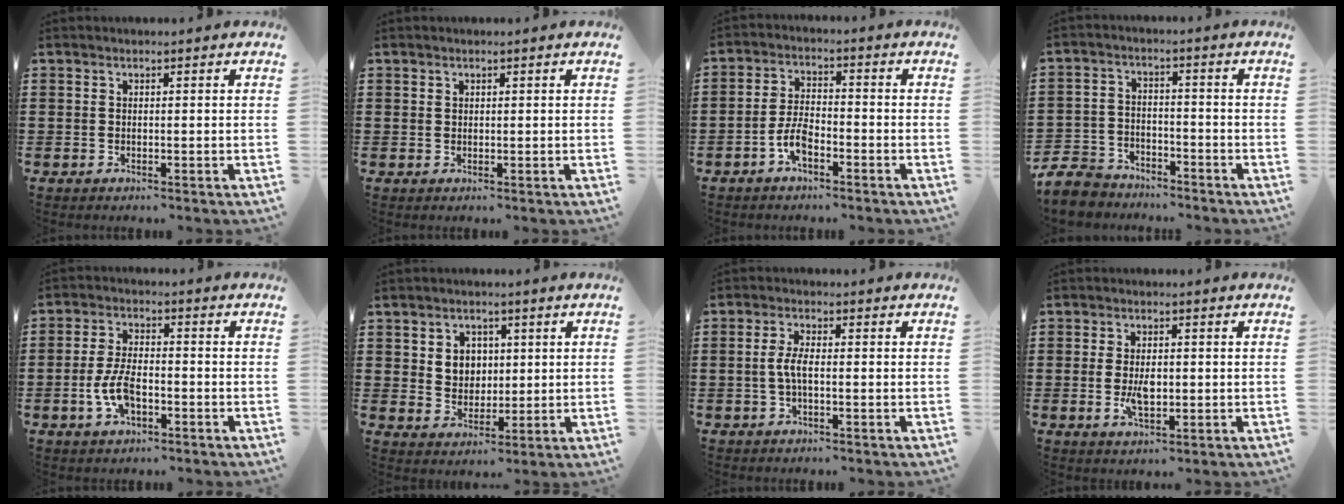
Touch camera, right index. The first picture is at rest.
{"total": 0.6, "force": [0.4, 0.5, 0.1], "torque": [-0.003, 0.002, 0.009]}
{"total": 4.7, "force": [-2.6, 1.8, 3.5], "torque": [-0.084, 0.002, -0.055]}
{"total": 6.2, "force": [-5.9, 1.6, 0.7], "torque": [-0.036, 0.007, -0.123]}
{"total": 6.2, "force": [-1.9, 3.0, 5.0], "torque": [-0.118, 0.000, -0.041]}
{"total": 4.6, "force": [1.3, 4.1, 1.6], "torque": [-0.040, 0.010, 0.020]}
{"total": 3.5, "force": [-0.5, 1.1, 3.3], "torque": [-0.083, -0.005, -0.017]}
{"total": 4.2, "force": [-0.4, 2.2, 3.5], "torque": [-0.072, 0.004, -0.008]}